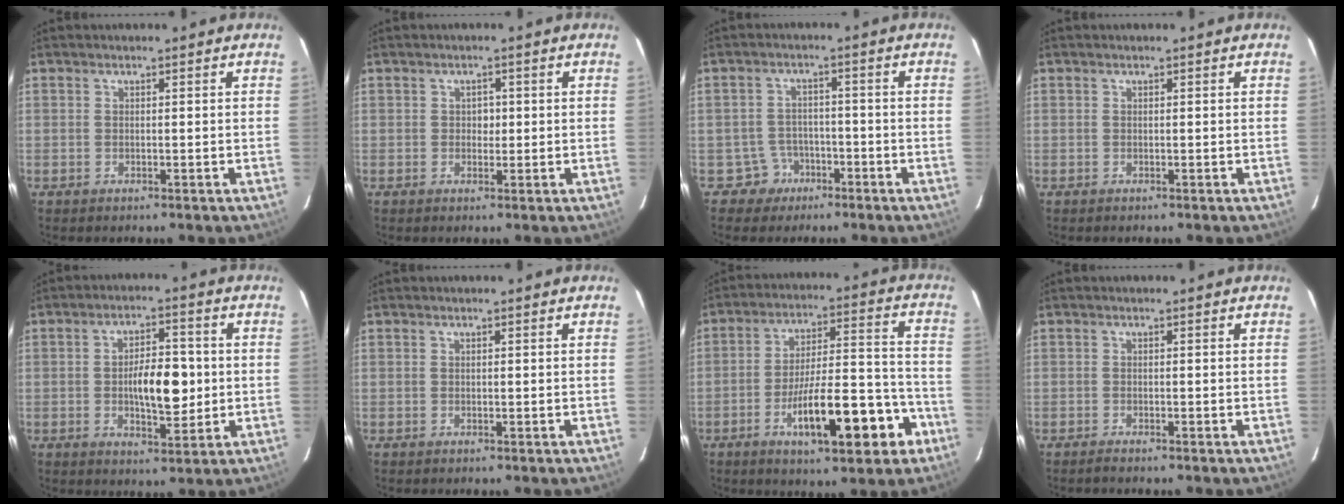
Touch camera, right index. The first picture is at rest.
{"total": 1.6, "force": [0.1, 1.2, 1.0], "torque": [-0.011, 0.003, 0.001]}
{"total": 4.1, "force": [-2.2, 3.4, -0.5], "torque": [0.012, 0.014, -0.033]}
{"total": 0.0}
{"total": 8.6, "force": [-0.5, 3.2, 7.9], "torque": [-0.133, 0.009, -0.004]}
{"total": 0.0}
{"total": 15.8, "force": [-7.1, 3.8, 13.6], "torque": [-0.215, 0.020, -0.101]}
{"total": 1.4, "force": [-1.2, -0.1, 0.7], "torque": [-0.011, -0.001, -0.017]}